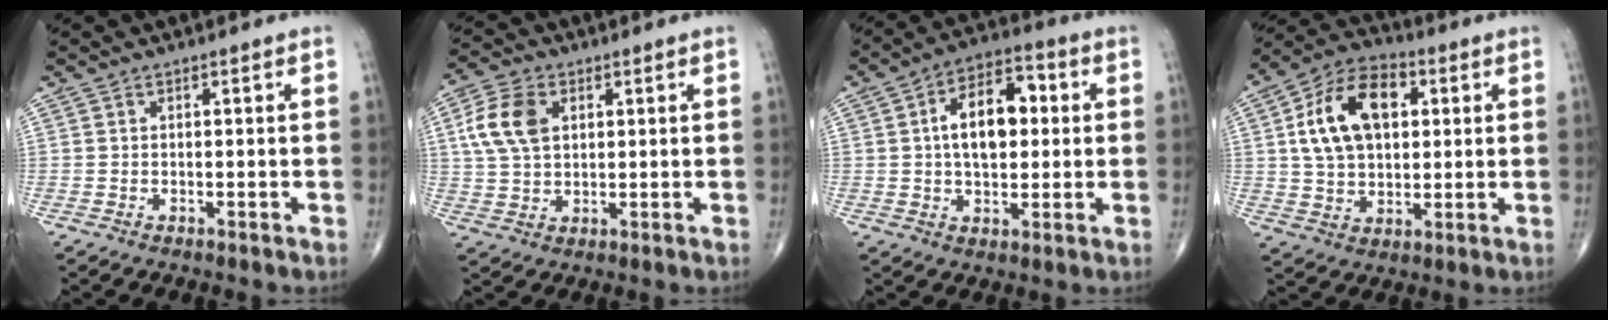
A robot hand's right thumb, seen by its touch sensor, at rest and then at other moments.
{"total": 9.4, "force": [2.5, 6.1, 6.6], "torque": [-0.130, 0.004, 0.048]}
{"total": 13.1, "force": [1.7, 7.7, 10.5], "torque": [-0.148, 0.020, 0.021]}
{"total": 16.0, "force": [3.8, 10.1, 11.7], "torque": [-0.189, 0.012, 0.064]}